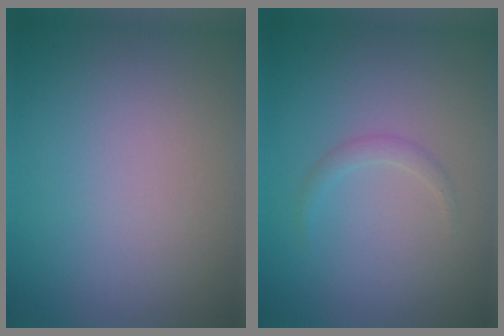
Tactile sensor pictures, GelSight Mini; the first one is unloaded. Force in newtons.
{"total": 1.0, "press": 1.0, "slide": 0.1}